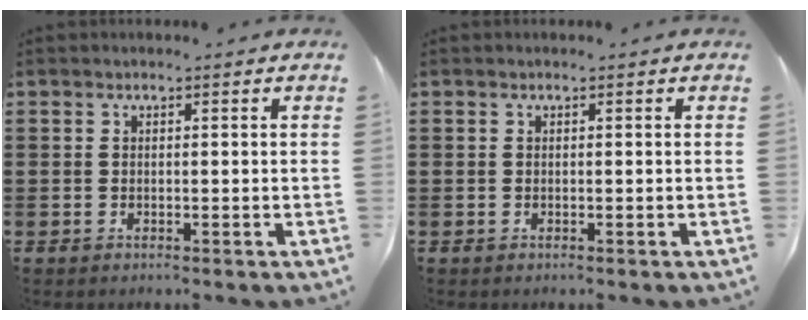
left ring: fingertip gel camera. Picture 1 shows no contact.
{"total": 0.0}